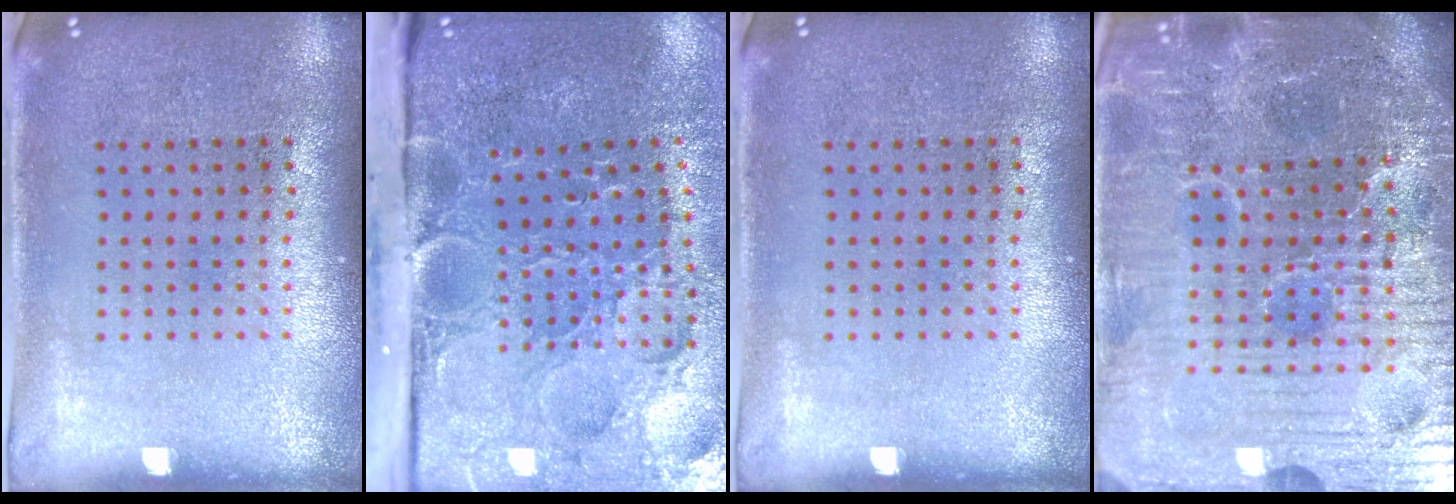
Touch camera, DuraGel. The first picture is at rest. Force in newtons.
{"total": 5.3, "press": 4.0, "slide": 3.5}
{"total": 0.0}
{"total": 7.2, "press": 6.5, "slide": 3.2}